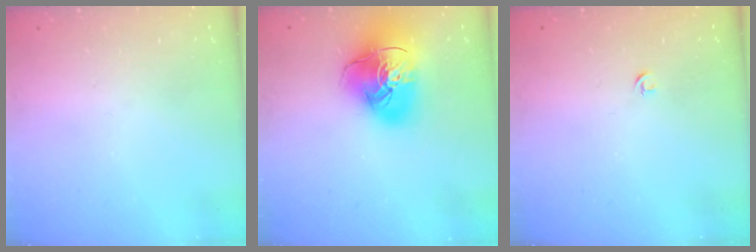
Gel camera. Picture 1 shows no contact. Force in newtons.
{"total": 19.5, "press": 19.4, "slide": 2.3}
{"total": 2.7, "press": 2.6, "slide": 0.6}